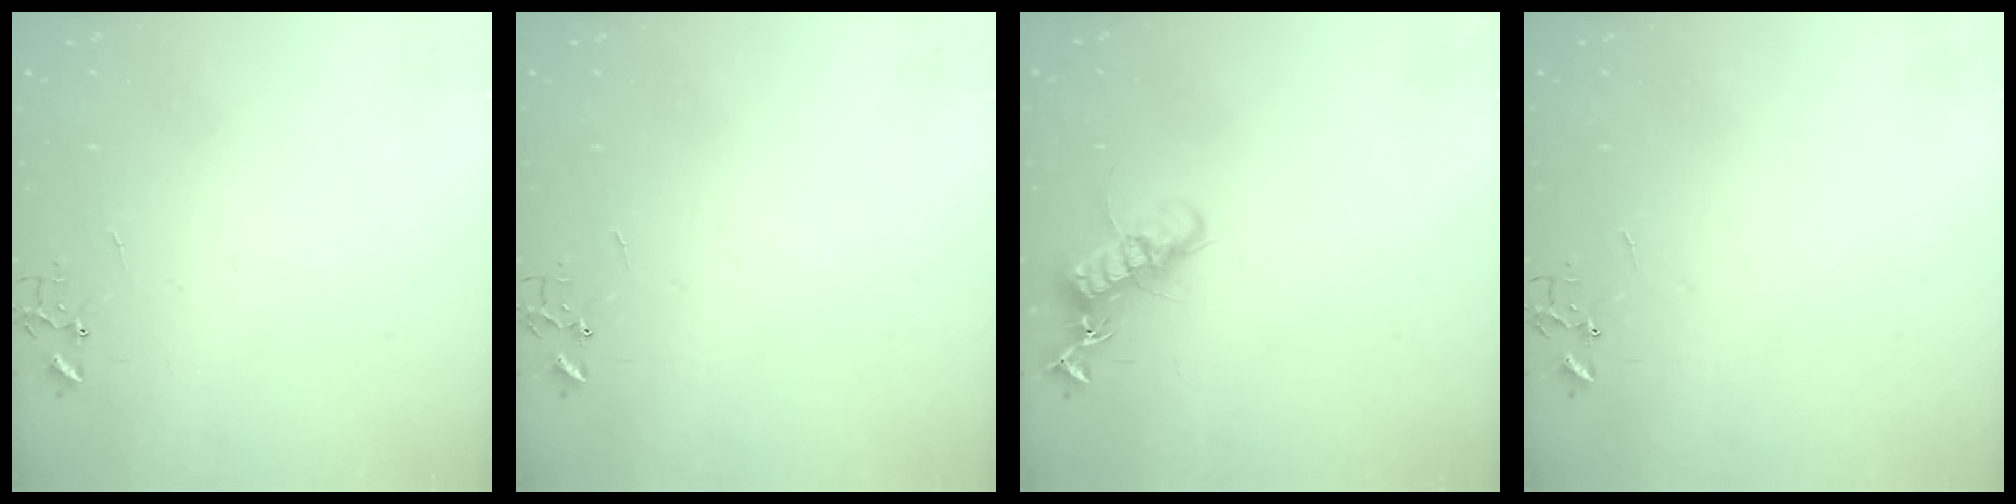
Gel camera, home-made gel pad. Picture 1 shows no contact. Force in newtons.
{"total": 0.0}
{"total": 13.8, "press": 13.7, "slide": 1.3}
{"total": 0.0}